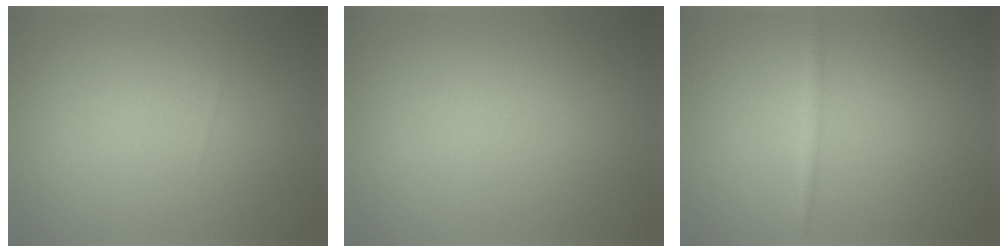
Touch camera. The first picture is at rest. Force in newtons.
{"total": 0.0}
{"total": 0.9, "press": 0.9, "slide": 0.1}